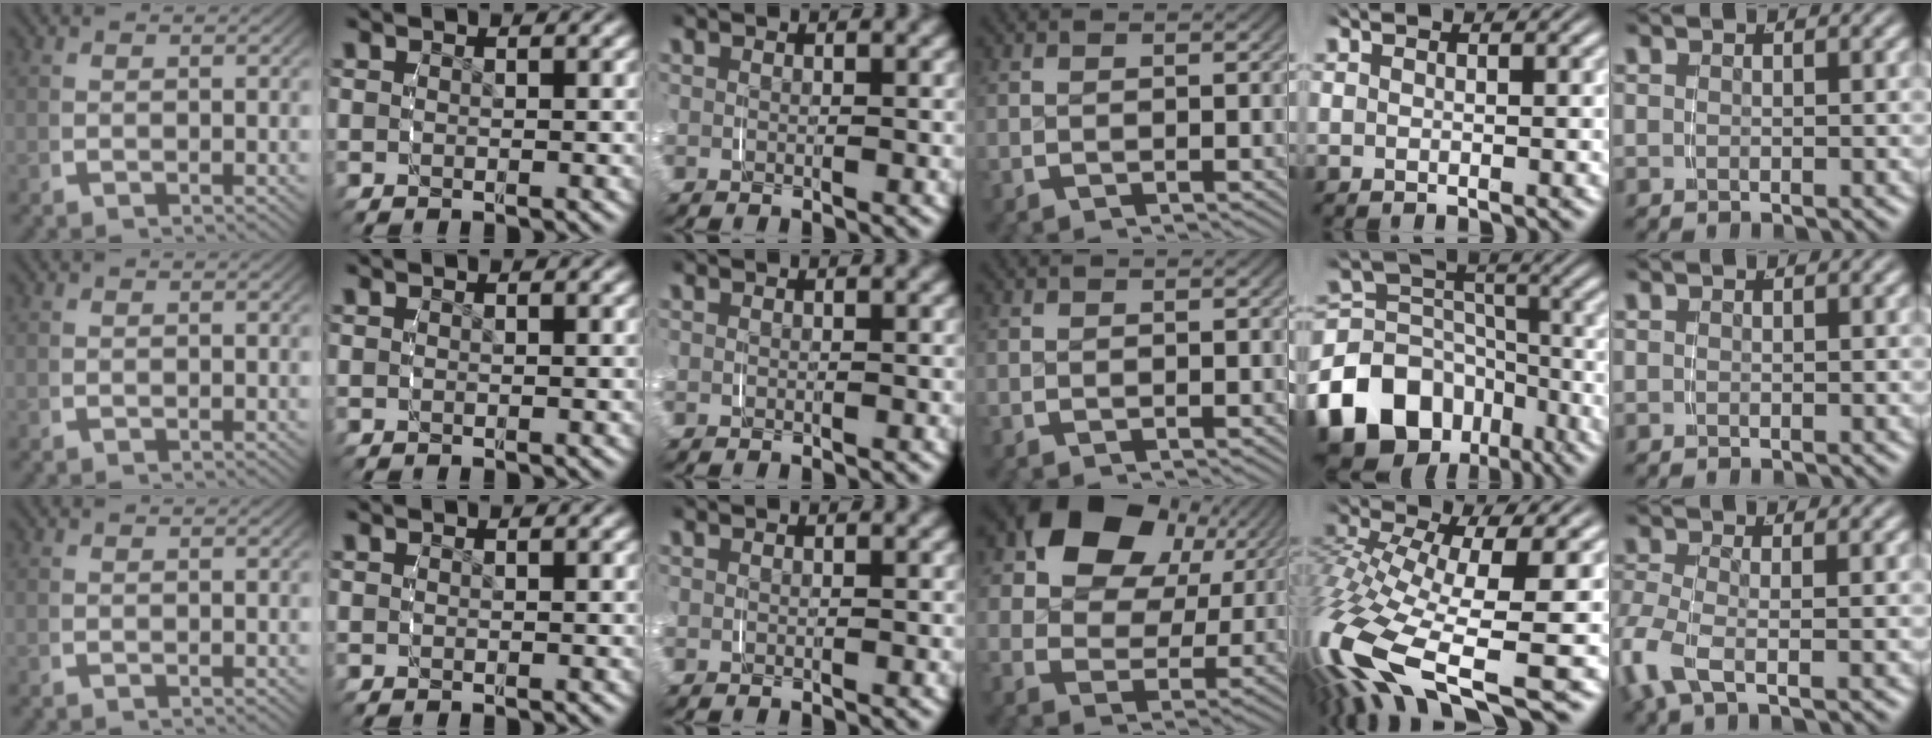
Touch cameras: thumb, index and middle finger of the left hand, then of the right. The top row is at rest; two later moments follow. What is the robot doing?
{"motion": "grasp_and_lifting", "object": "pencil case"}